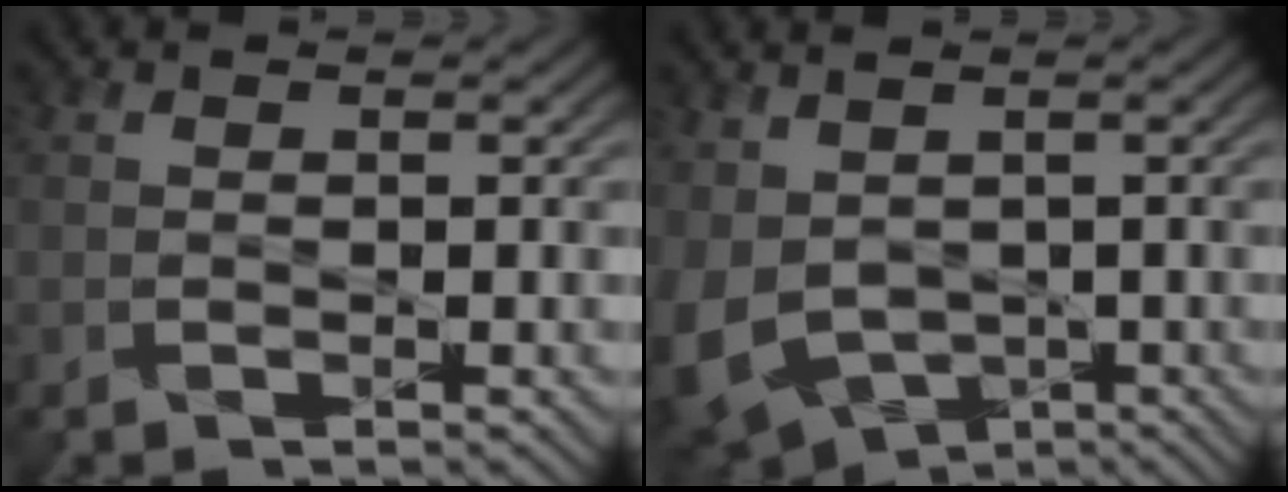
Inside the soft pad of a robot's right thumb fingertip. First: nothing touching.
{"total": 8.9, "force": [-1.0, 6.2, 6.3], "torque": [-0.175, -0.023, -0.013]}